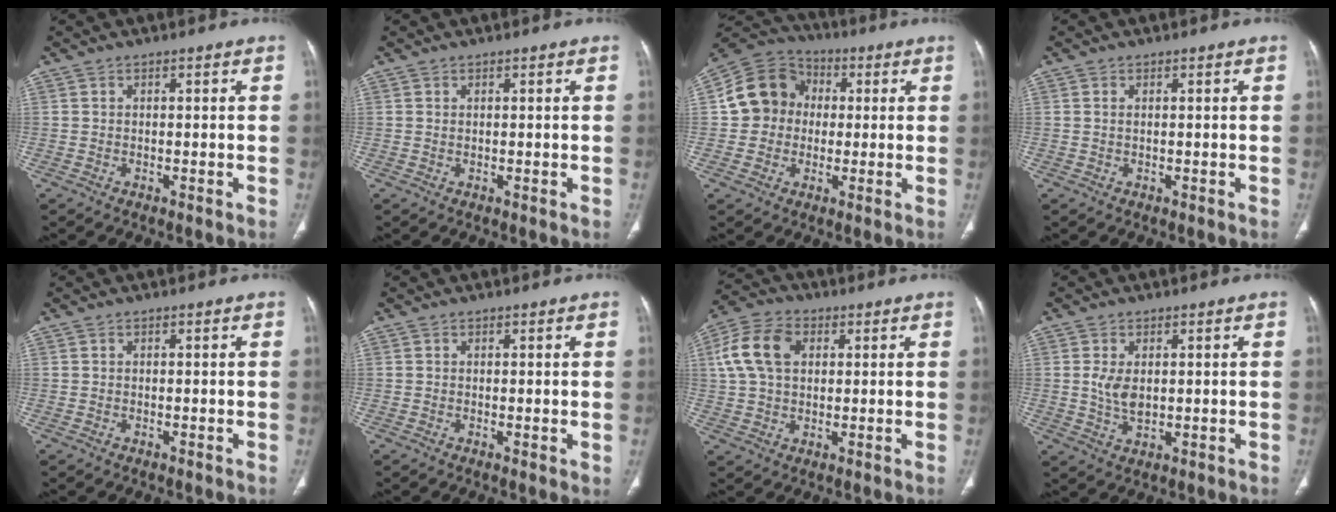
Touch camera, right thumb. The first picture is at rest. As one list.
[{"total": 0.0}, {"total": 12.0, "force": [1.1, 10.8, 5.0], "torque": [-0.068, 0.022, 0.008]}, {"total": 0.5, "force": [0.1, 0.3, 0.4], "torque": [-0.015, 0.004, 0.004]}, {"total": 0.0}, {"total": 0.9, "force": [0.1, 0.2, 0.8], "torque": [-0.019, -0.006, 0.002]}, {"total": 10.7, "force": [2.7, 7.4, 7.2], "torque": [-0.136, 0.017, 0.045]}, {"total": 4.6, "force": [0.7, 2.6, 3.7], "torque": [-0.073, -0.010, 0.018]}]